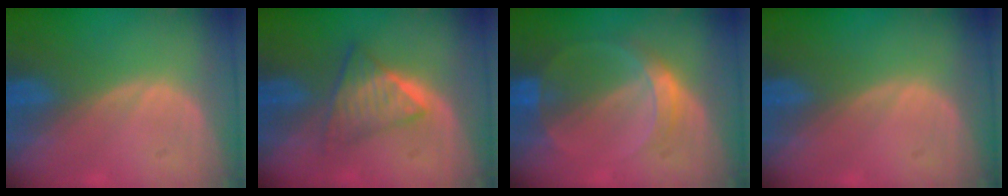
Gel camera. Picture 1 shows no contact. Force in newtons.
{"total": 6.3, "press": 5.4, "slide": 3.1}
{"total": 5.2, "press": 4.8, "slide": 2.0}
{"total": 0.0}